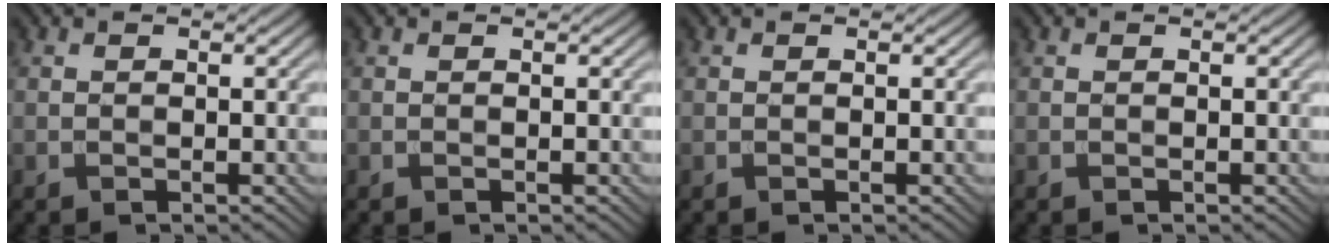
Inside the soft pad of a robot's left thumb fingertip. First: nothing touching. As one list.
[{"total": 0.0}, {"total": 0.0}, {"total": 0.0}]